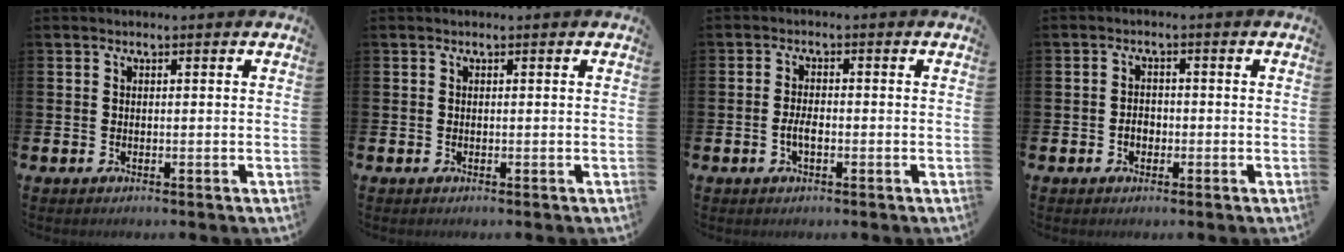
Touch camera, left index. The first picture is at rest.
{"total": 0.0}
{"total": 2.4, "force": [-0.7, 1.1, 2.0], "torque": [-0.036, 0.002, -0.014]}
{"total": 2.1, "force": [-0.7, 1.6, 1.1], "torque": [-0.013, 0.002, -0.018]}